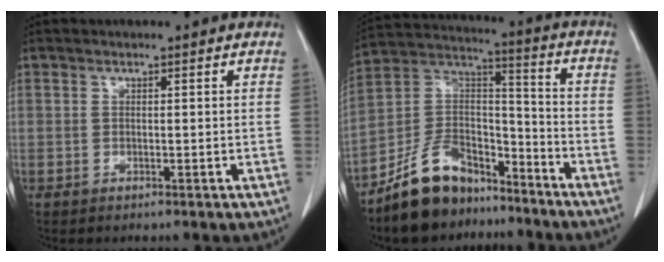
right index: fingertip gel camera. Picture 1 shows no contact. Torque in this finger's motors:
{"motor_torque": [-0.46, -0.21, -0.33, -0.21]}